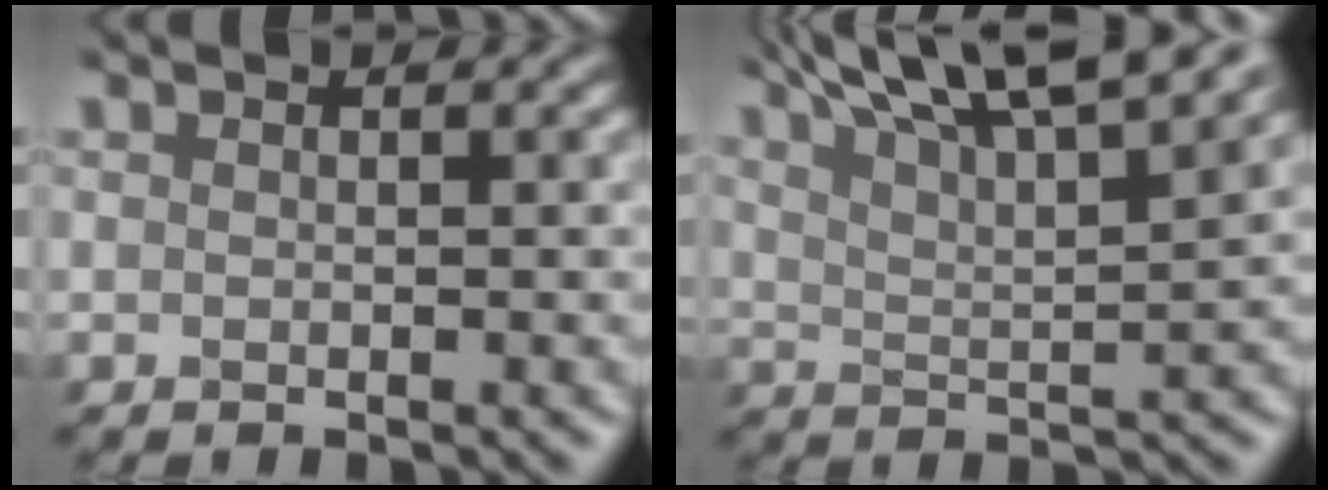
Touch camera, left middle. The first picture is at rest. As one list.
[{"total": 10.1, "force": [7.3, 2.2, 6.7], "torque": [-0.124, 0.032, 0.103]}]